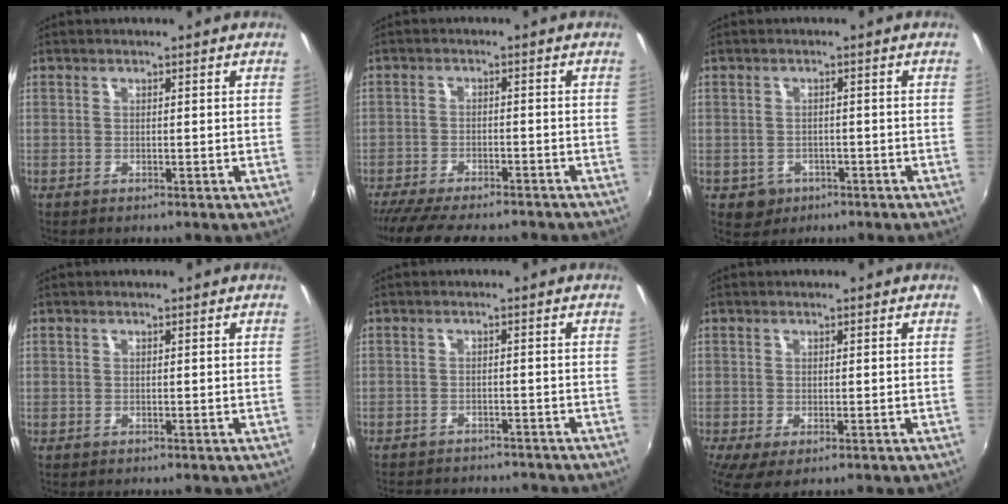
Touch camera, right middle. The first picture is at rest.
{"total": 12.1, "force": [-10.3, 3.2, 5.4], "torque": [-0.126, -0.027, -0.166]}
{"total": 4.0, "force": [-1.5, 3.6, 1.0], "torque": [-0.031, -0.001, -0.015]}
{"total": 0.0}
{"total": 10.1, "force": [-9.1, 3.2, 3.2], "torque": [-0.077, -0.015, -0.127]}
{"total": 2.9, "force": [-0.6, 1.1, 2.7], "torque": [-0.049, -0.013, -0.008]}